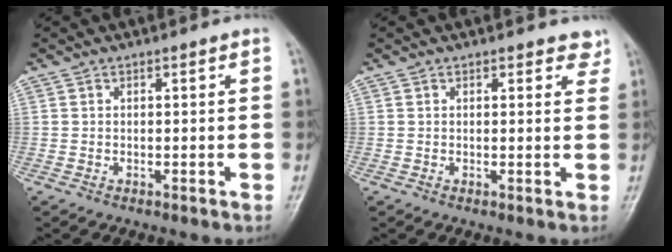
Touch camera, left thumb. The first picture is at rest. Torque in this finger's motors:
{"motor_torque": [-0.08, -0.01, -0.36, -0.18, 0.04]}